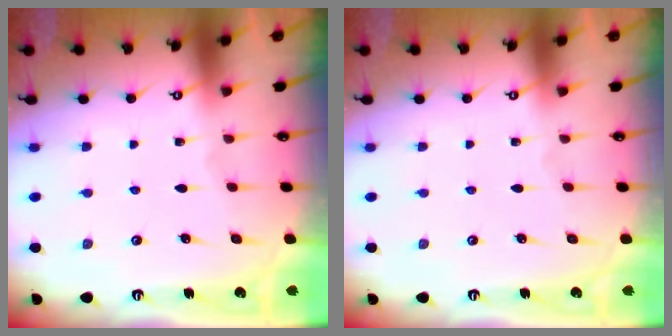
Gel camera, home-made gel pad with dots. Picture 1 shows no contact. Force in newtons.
{"total": 0.0}